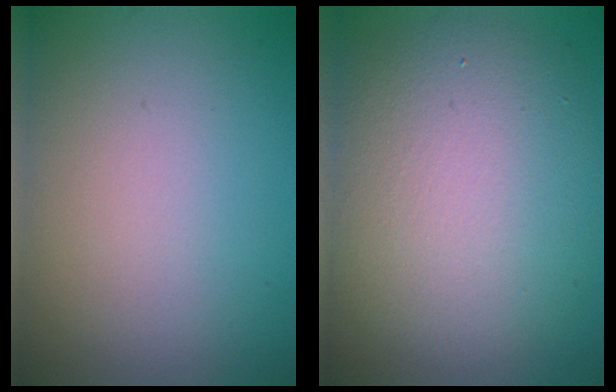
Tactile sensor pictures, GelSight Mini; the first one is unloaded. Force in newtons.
{"total": 9.8, "press": 9.8, "slide": 0.9}